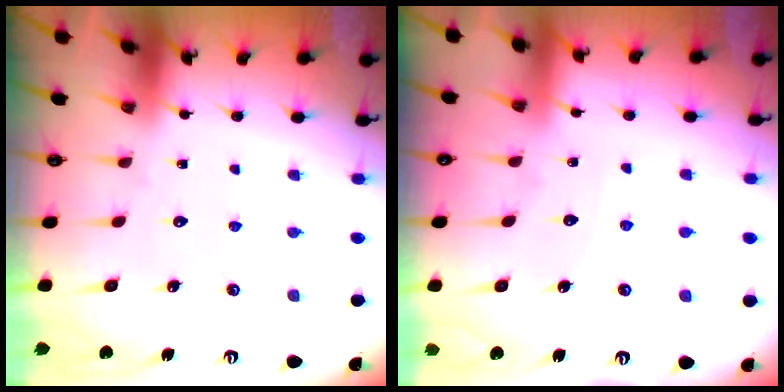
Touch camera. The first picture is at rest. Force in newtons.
{"total": 3.3, "press": 3.3, "slide": 0.4}